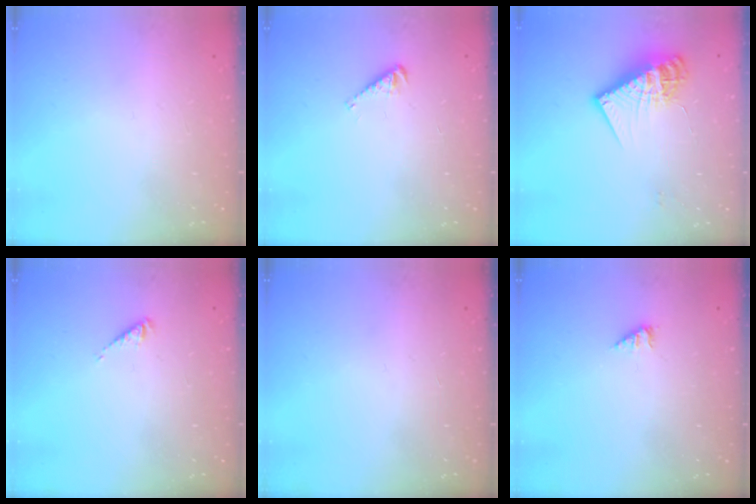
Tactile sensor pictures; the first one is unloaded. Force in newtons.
{"total": 2.5, "press": 2.5, "slide": 0.1}
{"total": 15.2, "press": 15.2, "slide": 1.0}
{"total": 1.1, "press": 1.0, "slide": 0.3}
{"total": 0.0}
{"total": 2.8, "press": 2.7, "slide": 0.5}